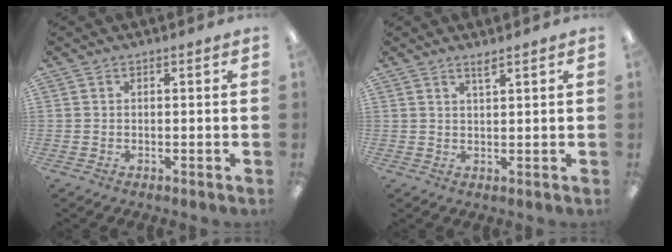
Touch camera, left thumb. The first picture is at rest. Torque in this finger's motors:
{"motor_torque": [0.05, -0.04, -0.41, 0.12, 0.03]}